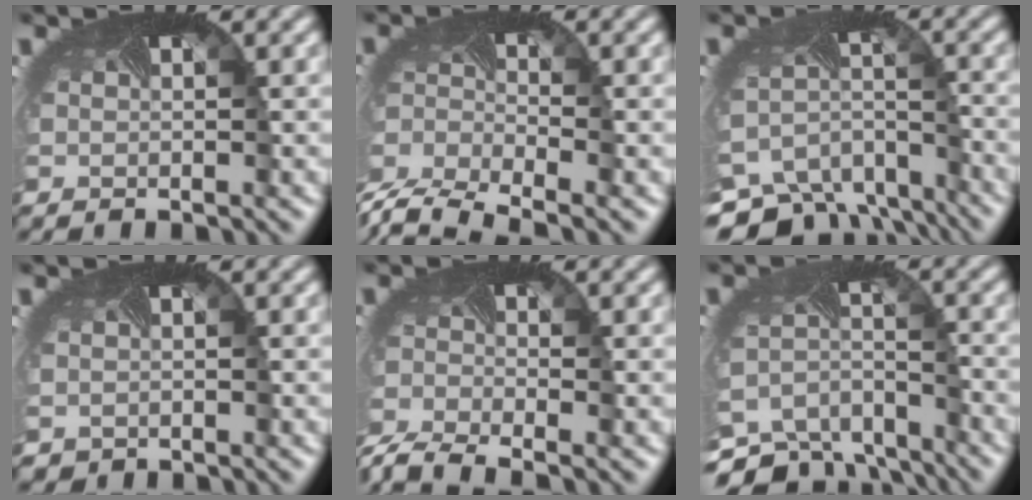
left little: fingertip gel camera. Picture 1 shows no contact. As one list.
[{"total": 7.7, "force": [-6.6, 2.5, 3.2], "torque": [-0.083, -0.028, -0.121]}, {"total": 10.1, "force": [-8.7, 4.1, 3.0], "torque": [-0.060, -0.021, -0.131]}, {"total": 0.9, "force": [-0.1, 0.9, 0.1], "torque": [-0.001, -0.005, 0.003]}, {"total": 5.7, "force": [-5.1, 1.2, 2.2], "torque": [-0.067, -0.037, -0.097]}, {"total": 7.0, "force": [-6.4, 2.6, 1.4], "torque": [-0.042, -0.025, -0.106]}]